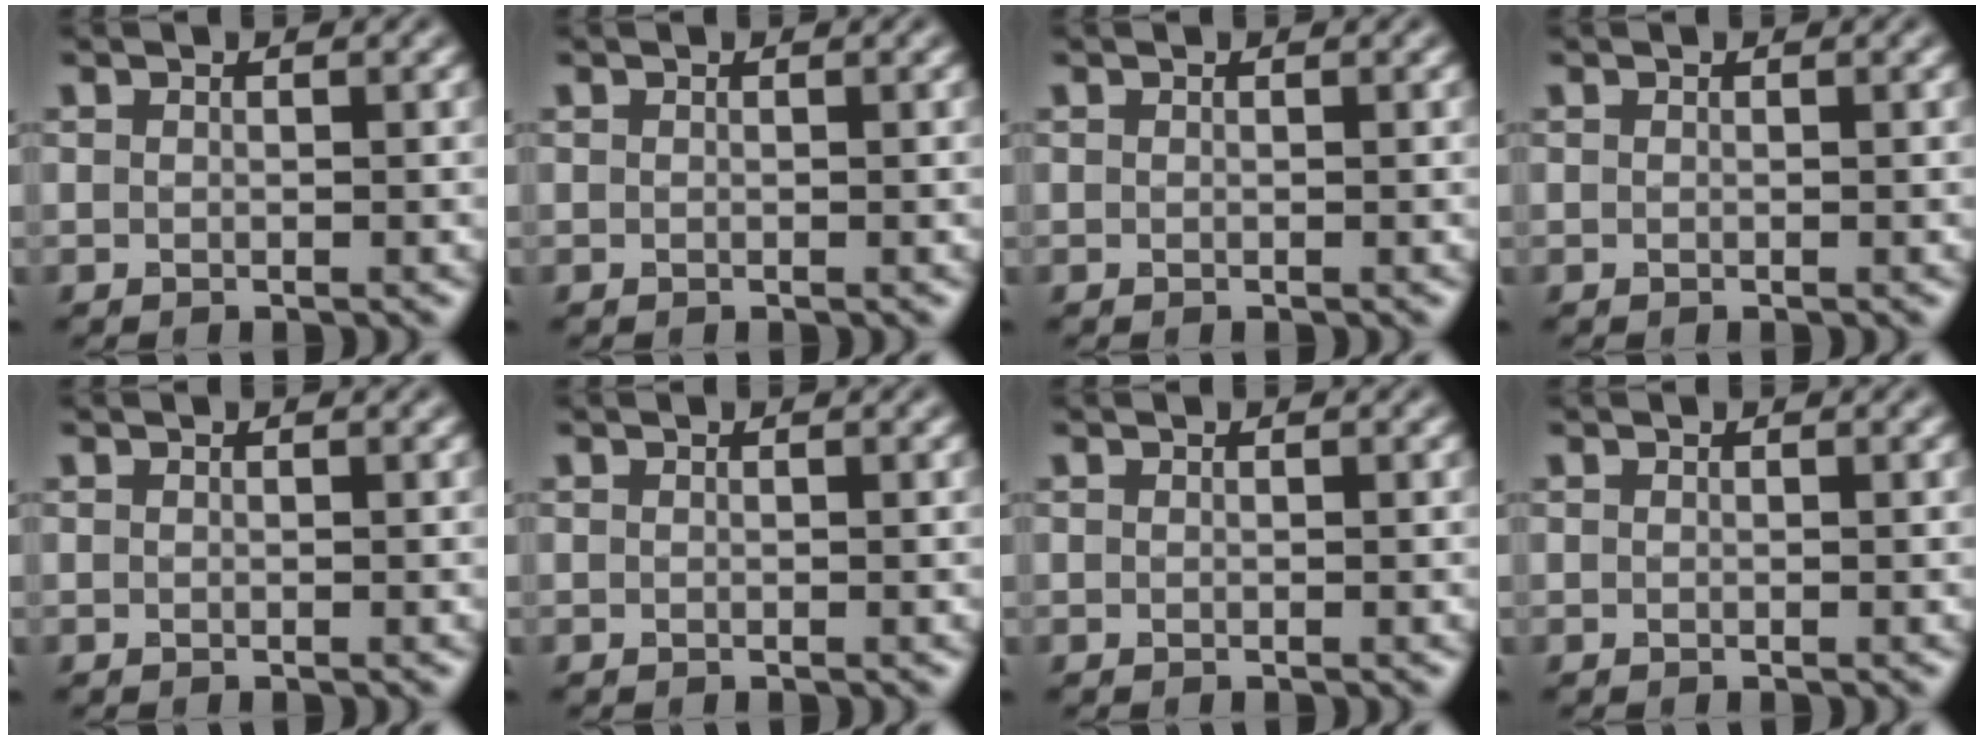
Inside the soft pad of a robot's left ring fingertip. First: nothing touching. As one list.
[{"total": 0.0}, {"total": 0.0}, {"total": 0.0}, {"total": 0.0}, {"total": 0.0}, {"total": 0.0}, {"total": 0.0}]